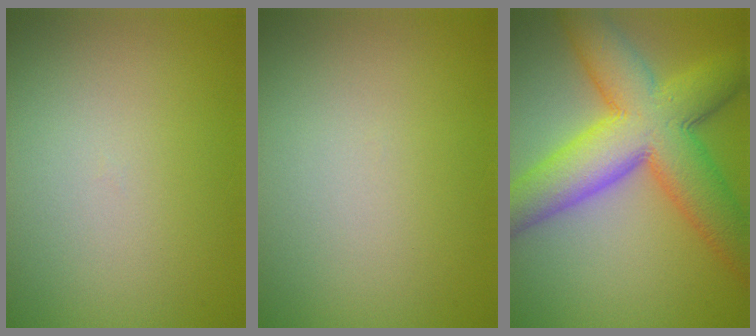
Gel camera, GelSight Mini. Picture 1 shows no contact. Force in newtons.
{"total": 0.0}
{"total": 11.7, "press": 11.7, "slide": 0.4}